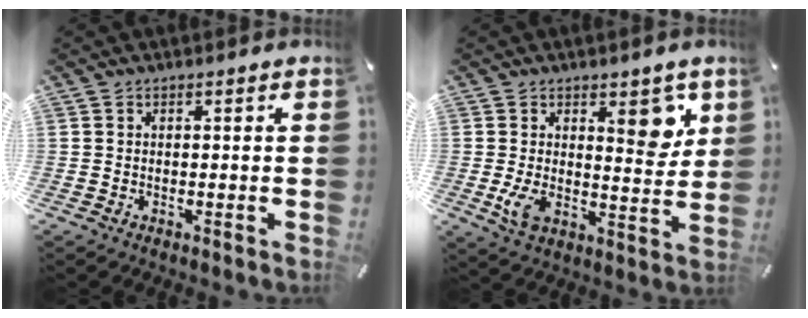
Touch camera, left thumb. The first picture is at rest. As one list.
[{"total": 10.8, "force": [3.9, 6.0, 8.0], "torque": [-0.086, -0.025, 0.064]}]